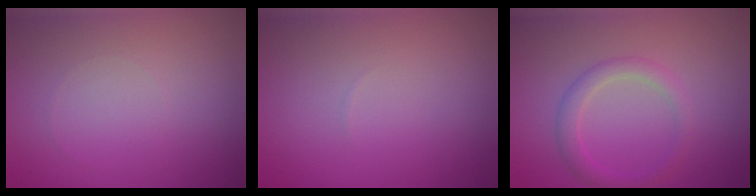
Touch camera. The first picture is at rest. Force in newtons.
{"total": 0.0}
{"total": 2.2, "press": 2.2, "slide": 0.2}